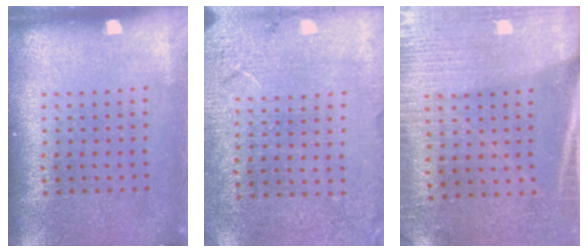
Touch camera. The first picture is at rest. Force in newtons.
{"total": 2.6, "press": 2.6, "slide": 0.2}
{"total": 2.8, "press": 2.5, "slide": 1.3}